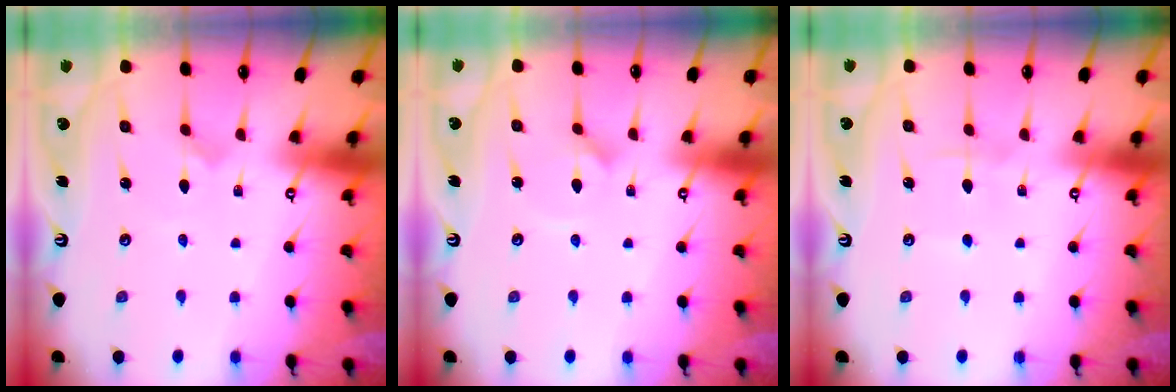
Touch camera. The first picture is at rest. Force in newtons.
{"total": 3.0, "press": 3.0, "slide": 0.2}
{"total": 2.9, "press": 2.9, "slide": 0.3}